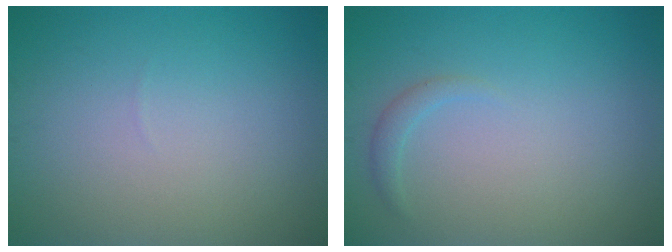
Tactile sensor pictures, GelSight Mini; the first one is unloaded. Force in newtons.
{"total": 1.0, "press": 1.0, "slide": 0.1}